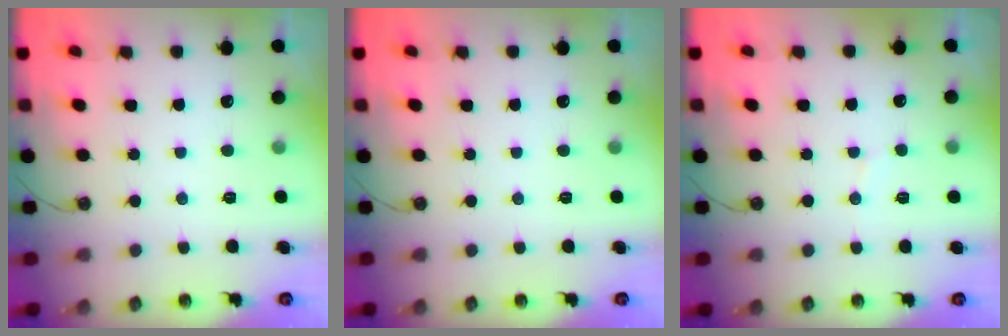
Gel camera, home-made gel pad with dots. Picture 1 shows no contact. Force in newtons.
{"total": 0.0}
{"total": 4.0, "press": 4.0, "slide": 0.4}